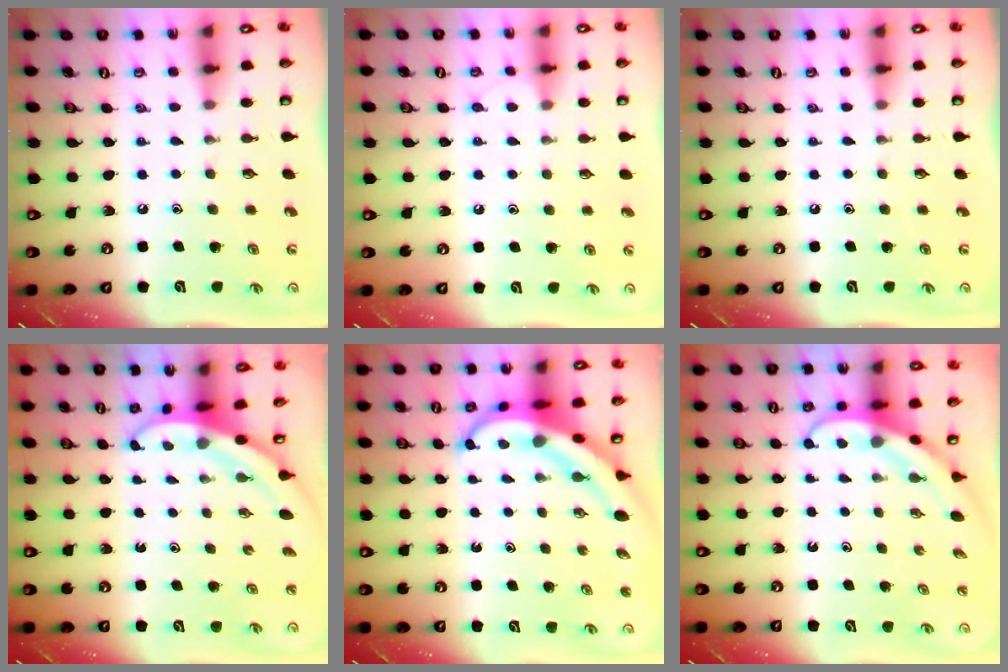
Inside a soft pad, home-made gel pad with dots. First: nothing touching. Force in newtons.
{"total": 5.0, "press": 5.0, "slide": 0.6}
{"total": 0.0}
{"total": 3.5, "press": 3.5, "slide": 0.1}
{"total": 7.4, "press": 7.2, "slide": 1.7}
{"total": 4.0, "press": 3.9, "slide": 0.3}